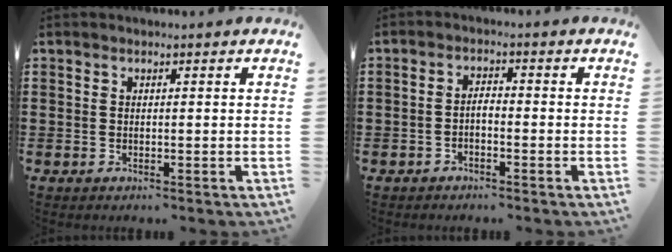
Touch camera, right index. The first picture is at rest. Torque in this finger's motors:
{"motor_torque": [0.47, -0.14, 0.04, 0.00]}